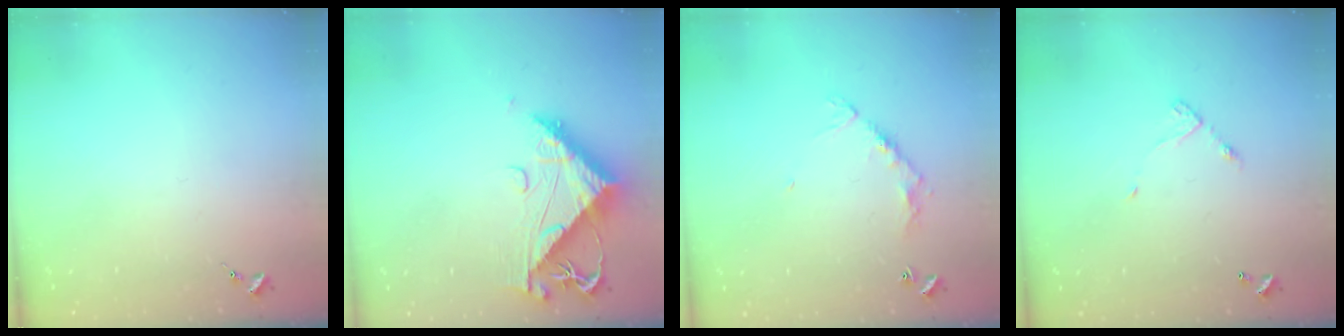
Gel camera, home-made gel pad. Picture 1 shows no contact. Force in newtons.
{"total": 10.1, "press": 10.0, "slide": 1.0}
{"total": 8.1, "press": 8.1, "slide": 0.7}
{"total": 5.5, "press": 5.5, "slide": 0.3}